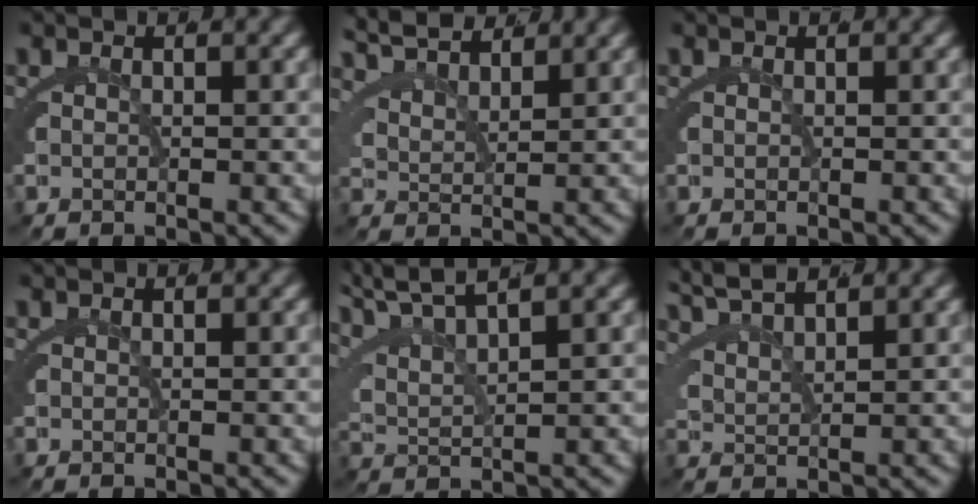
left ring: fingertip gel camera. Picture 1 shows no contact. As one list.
[{"total": 3.9, "force": [3.7, -0.1, 1.3], "torque": [-0.023, 0.004, 0.070]}, {"total": 0.0}, {"total": 0.0}, {"total": 4.4, "force": [3.2, 1.6, 2.5], "torque": [-0.063, 0.003, 0.061]}, {"total": 3.7, "force": [3.5, -0.4, 1.1], "torque": [-0.024, 0.007, 0.067]}]